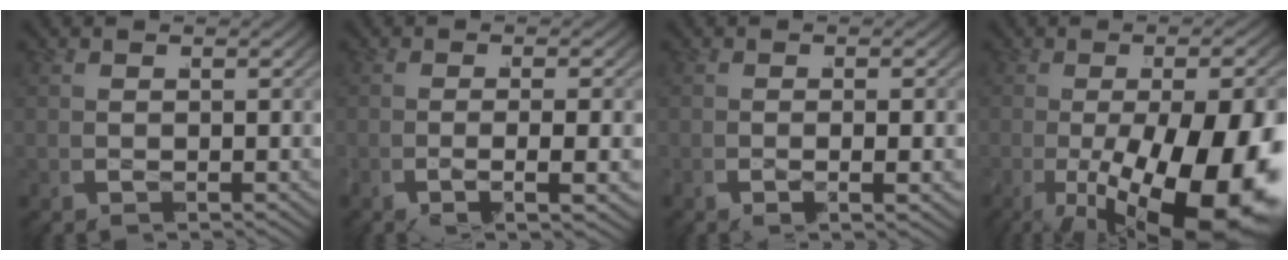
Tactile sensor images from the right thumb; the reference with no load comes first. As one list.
[{"total": 4.0, "force": [-1.1, 1.2, 3.7], "torque": [-0.073, -0.004, -0.023]}, {"total": 2.0, "force": [-0.7, 0.6, 1.8], "torque": [-0.037, -0.005, -0.015]}, {"total": 20.5, "force": [-6.0, 11.2, 16.1], "torque": [-0.279, -0.057, -0.058]}]